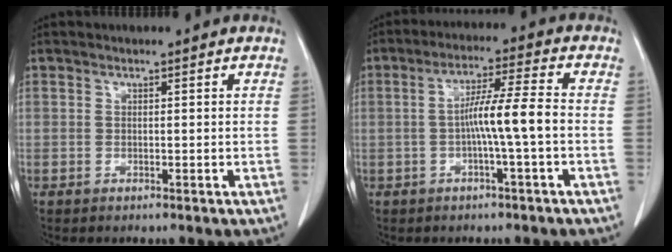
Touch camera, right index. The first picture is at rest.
{"total": 7.1, "force": [-1.2, -0.7, 7.0], "torque": [-0.126, 0.012, -0.021]}